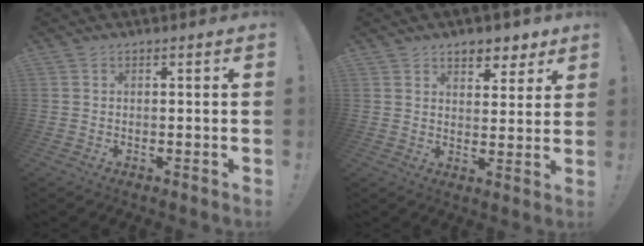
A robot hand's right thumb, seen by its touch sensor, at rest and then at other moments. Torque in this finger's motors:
{"motor_torque": [0.04, 0.26, 0.16, 0.54, 0.00]}